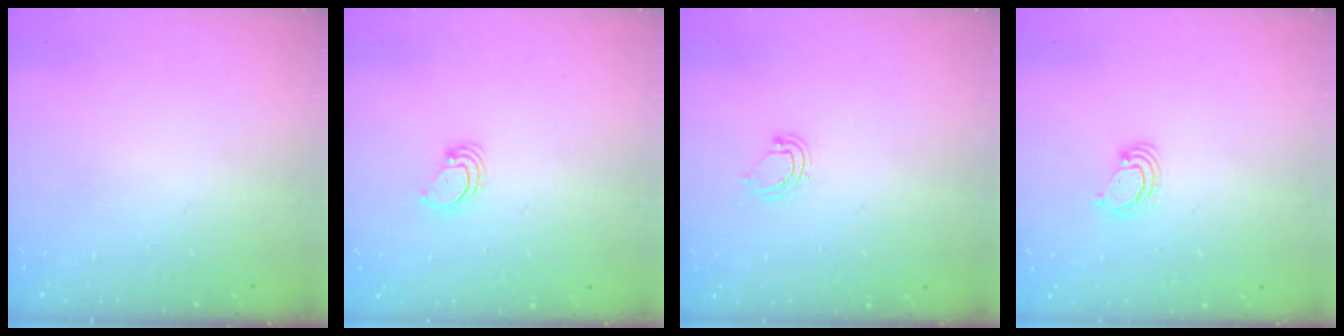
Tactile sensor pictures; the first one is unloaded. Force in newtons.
{"total": 3.5, "press": 3.5, "slide": 0.3}
{"total": 5.0, "press": 5.0, "slide": 0.2}
{"total": 3.3, "press": 3.3, "slide": 0.2}